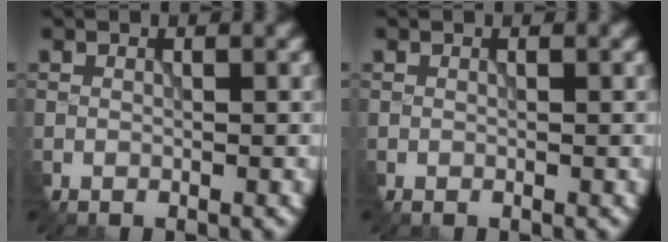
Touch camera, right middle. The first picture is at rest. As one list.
[{"total": 0.0}]